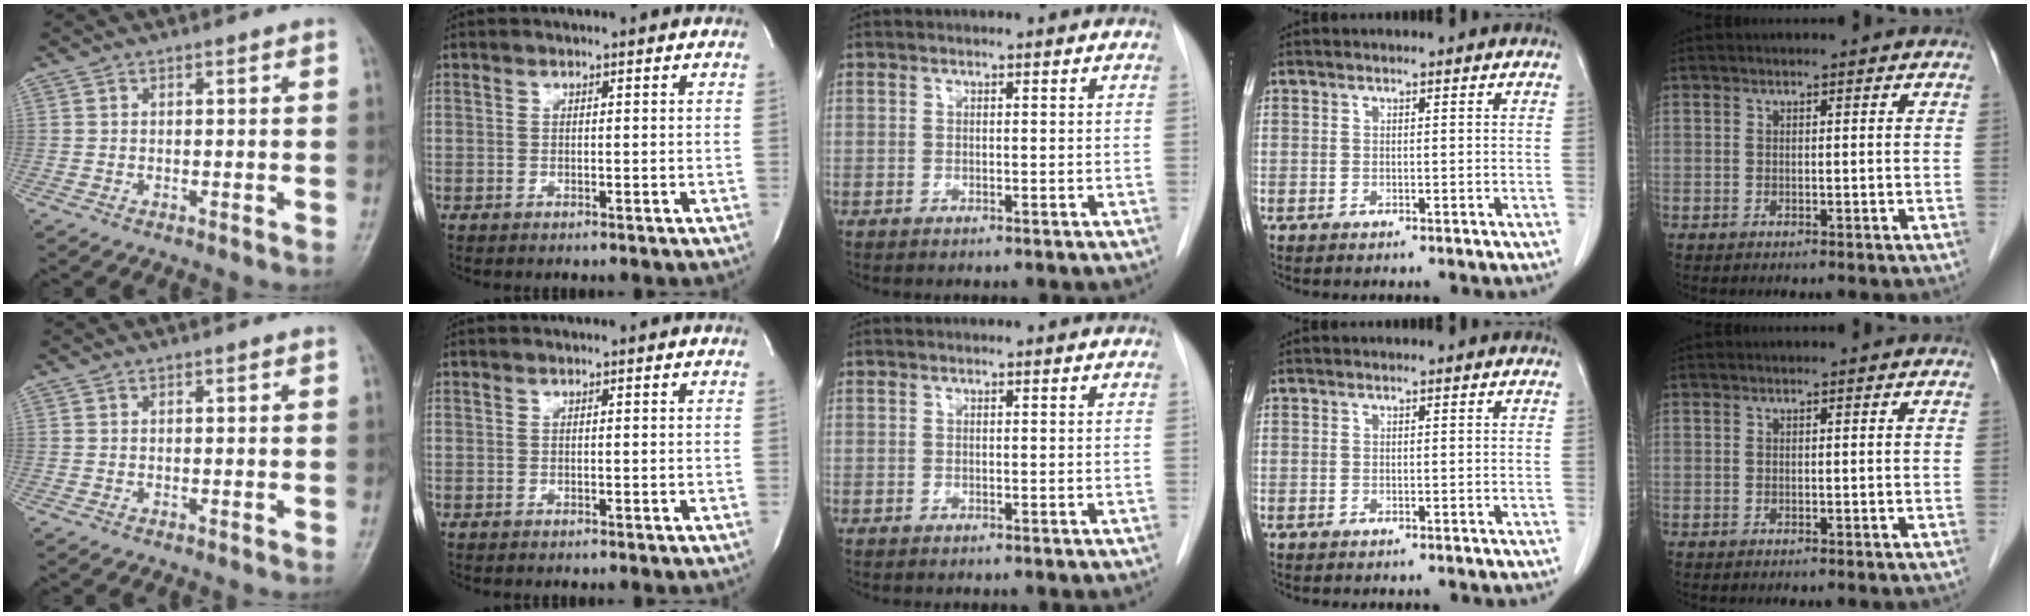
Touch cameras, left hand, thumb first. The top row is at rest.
{}